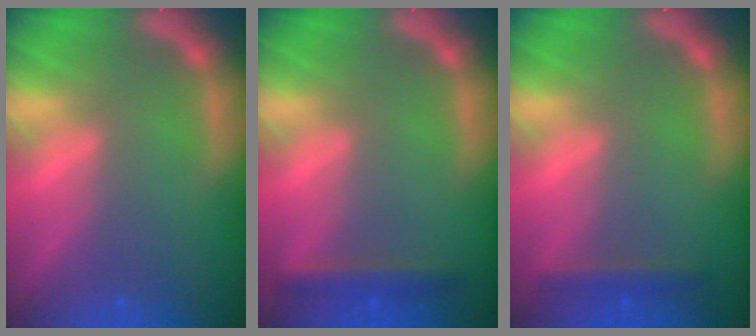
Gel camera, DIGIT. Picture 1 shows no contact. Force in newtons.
{"total": 2.4}
{"total": 1.9}